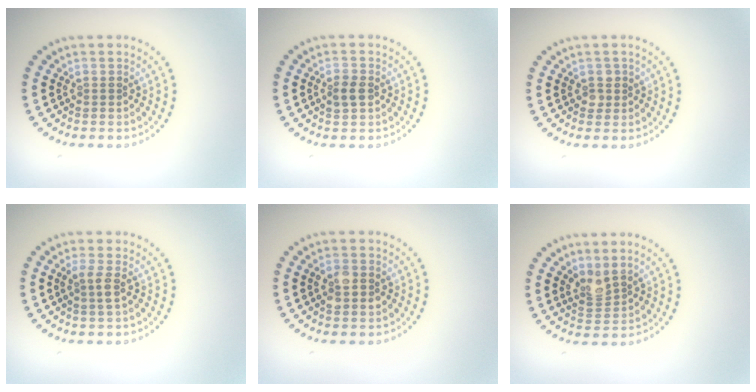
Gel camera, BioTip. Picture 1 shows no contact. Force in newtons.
{"total": 1.6, "press": 1.6, "slide": 0.1}
{"total": 1.0, "press": 0.9, "slide": 0.3}
{"total": 1.6, "press": 1.4, "slide": 0.8}
{"total": 2.7, "press": 2.7, "slide": 0.1}
{"total": 2.0, "press": 1.6, "slide": 1.3}